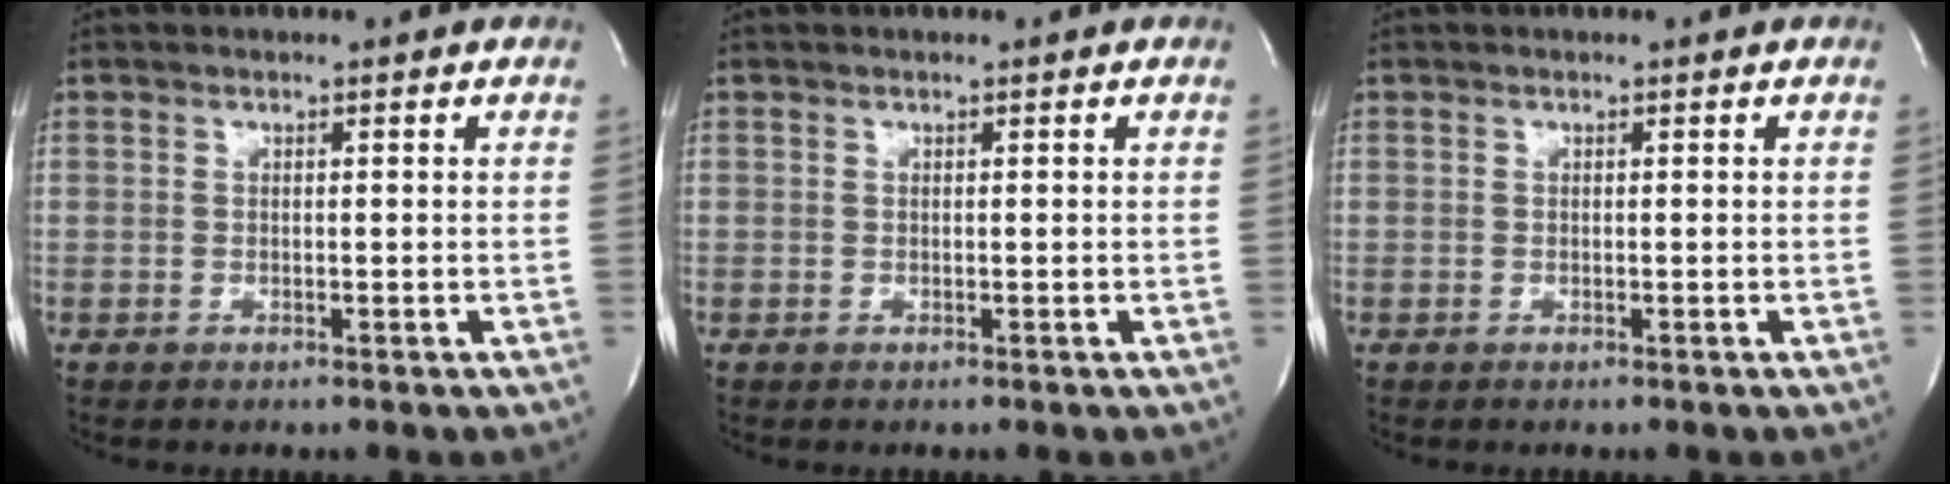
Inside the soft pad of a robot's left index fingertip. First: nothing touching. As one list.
[{"total": 0.0}, {"total": 0.0}]